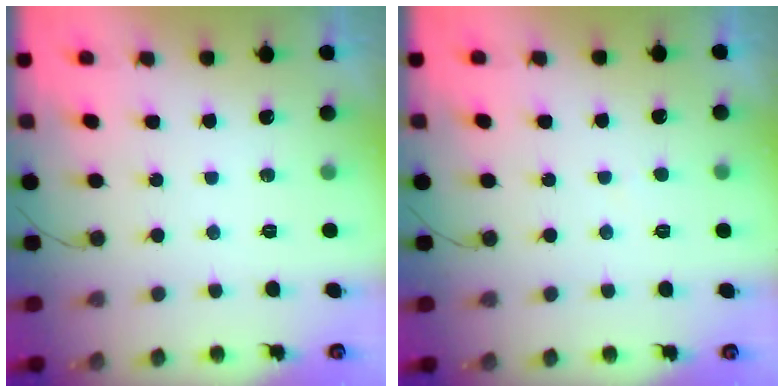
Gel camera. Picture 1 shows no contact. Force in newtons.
{"total": 1.6, "press": 1.6, "slide": 0.2}